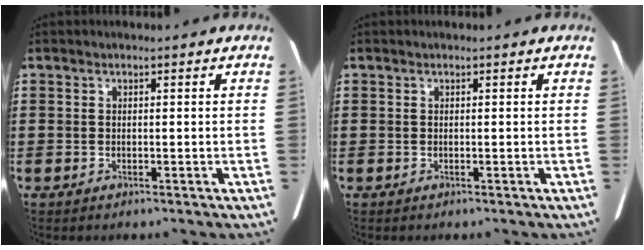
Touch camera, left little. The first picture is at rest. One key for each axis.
{"total": 0.0}